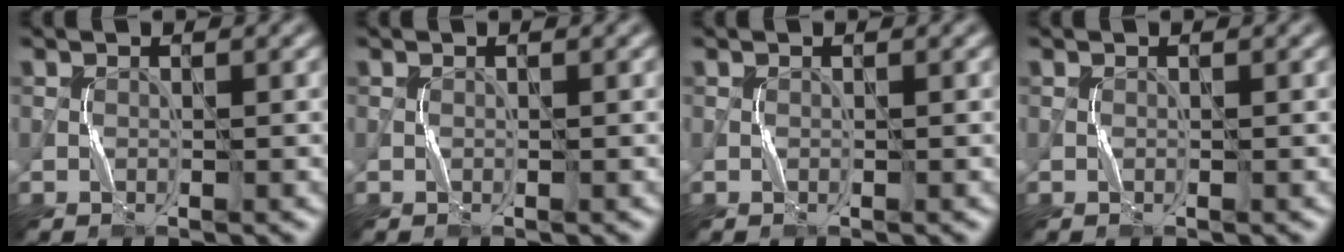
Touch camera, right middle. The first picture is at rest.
{"total": 0.0}
{"total": 0.0}
{"total": 0.0}